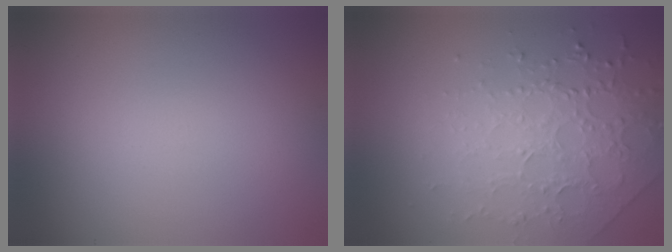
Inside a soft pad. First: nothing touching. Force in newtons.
{"total": 3.0, "press": 2.8, "slide": 1.1}